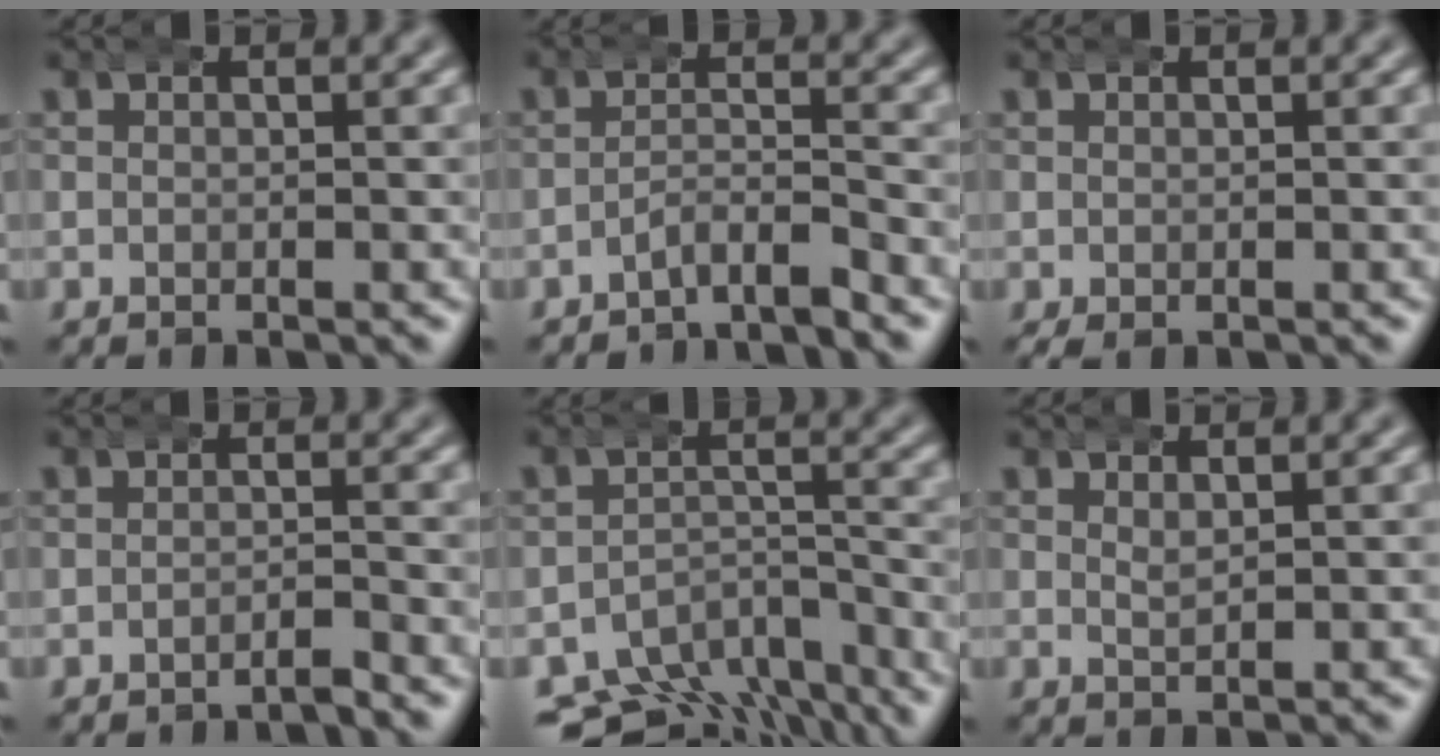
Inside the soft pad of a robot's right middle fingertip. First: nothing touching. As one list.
[{"total": 2.9, "force": [-2.7, 0.6, 0.9], "torque": [-0.008, 0.000, -0.053]}, {"total": 1.3, "force": [-0.7, 0.8, 0.7], "torque": [-0.018, -0.008, -0.005]}, {"total": 1.1, "force": [-1.0, 0.1, 0.3], "torque": [0.005, 0.005, -0.025]}, {"total": 10.3, "force": [-7.6, 5.5, 4.3], "torque": [-0.061, -0.028, -0.121]}, {"total": 1.2, "force": [0.8, 0.4, 0.8], "torque": [-0.015, -0.002, 0.016]}]